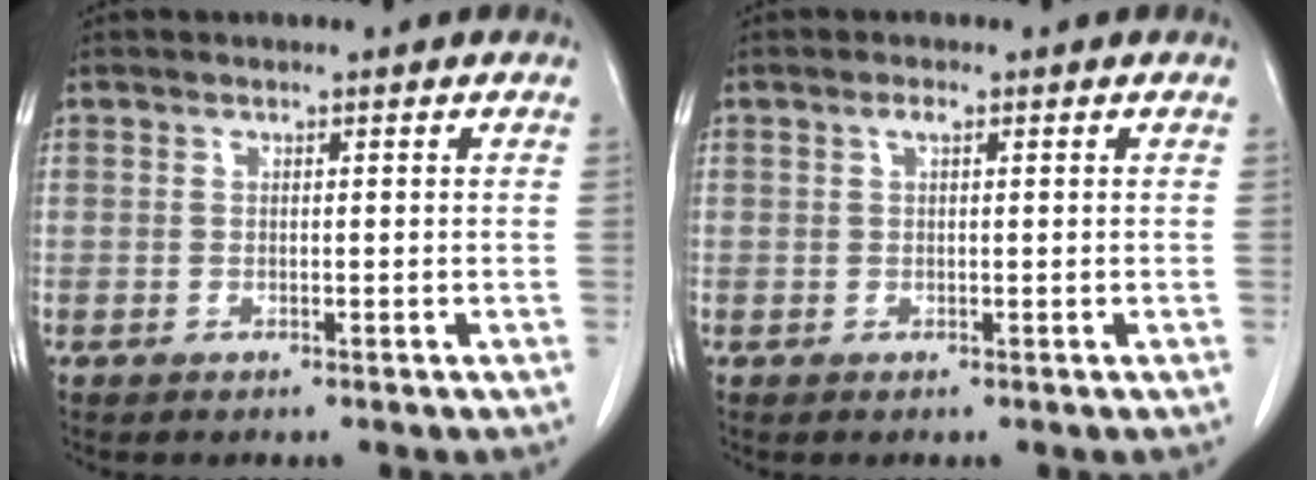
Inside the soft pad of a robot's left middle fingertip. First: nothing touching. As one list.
[{"total": 1.0, "force": [0.5, 0.2, 0.9], "torque": [-0.019, 0.001, 0.008]}]